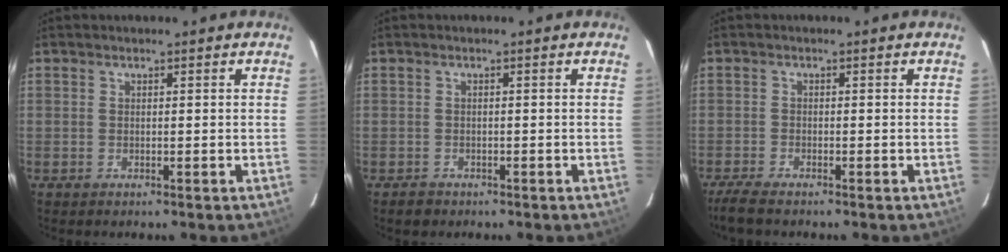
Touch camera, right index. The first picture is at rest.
{"total": 2.0, "force": [-1.3, 1.4, 0.3], "torque": [-0.009, 0.001, -0.018]}
{"total": 3.4, "force": [-3.0, 0.3, 1.7], "torque": [-0.050, -0.010, -0.058]}